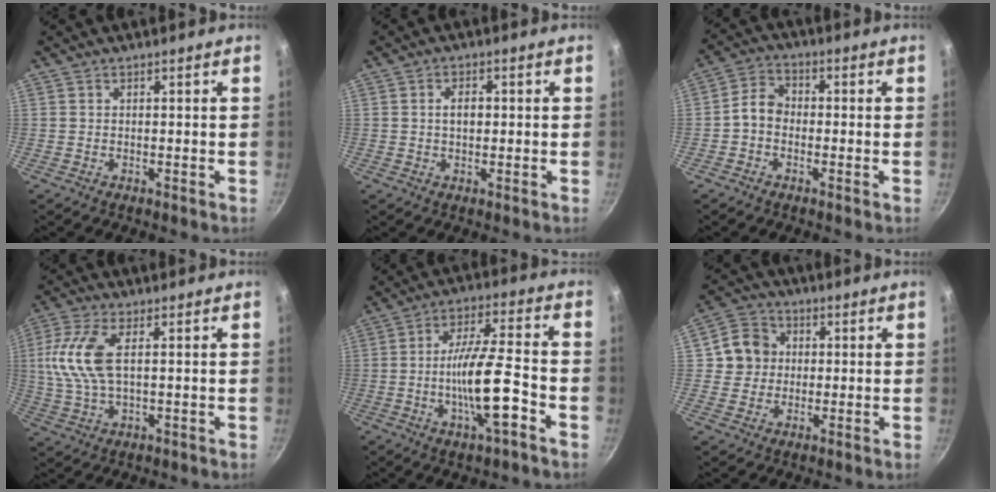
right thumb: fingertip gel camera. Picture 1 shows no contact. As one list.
[{"total": 3.2, "force": [0.3, 2.0, 2.5], "torque": [-0.032, 0.008, 0.003]}, {"total": 5.0, "force": [-1.0, 3.8, 3.1], "torque": [-0.045, 0.025, -0.034]}, {"total": 10.6, "force": [1.8, 4.9, 9.2], "torque": [-0.200, 0.007, 0.031]}, {"total": 12.9, "force": [-4.2, 2.7, 11.9], "torque": [-0.207, 0.024, -0.078]}, {"total": 7.5, "force": [0.8, 7.0, 2.6], "torque": [-0.005, 0.011, 0.001]}]